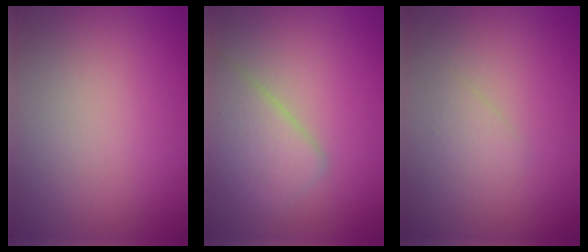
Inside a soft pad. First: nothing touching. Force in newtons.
{"total": 3.9, "press": 3.9, "slide": 0.2}
{"total": 1.0, "press": 1.0, "slide": 0.1}